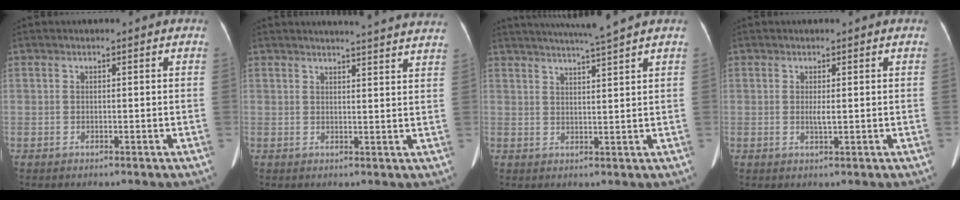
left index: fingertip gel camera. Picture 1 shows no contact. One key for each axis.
{"total": 14.2, "fx": 13.6, "fy": -0.1, "fz": 4.1, "tx": -0.048, "ty": -0.029, "tz": 0.144}
{"total": 7.3, "fx": 6.4, "fy": -1.7, "fz": 3.1, "tx": -0.049, "ty": 0.002, "tz": 0.094}
{"total": 1.3, "fx": 0.0, "fy": 0.2, "fz": 1.3, "tx": -0.028, "ty": -0.003, "tz": 0.001}